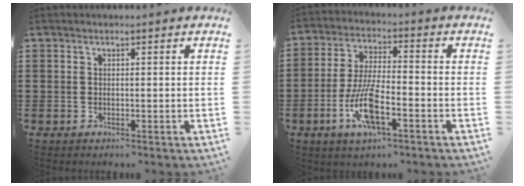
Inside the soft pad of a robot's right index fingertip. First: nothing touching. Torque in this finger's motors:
{"motor_torque": [2.14, 0.00, 0.53, 0.13]}